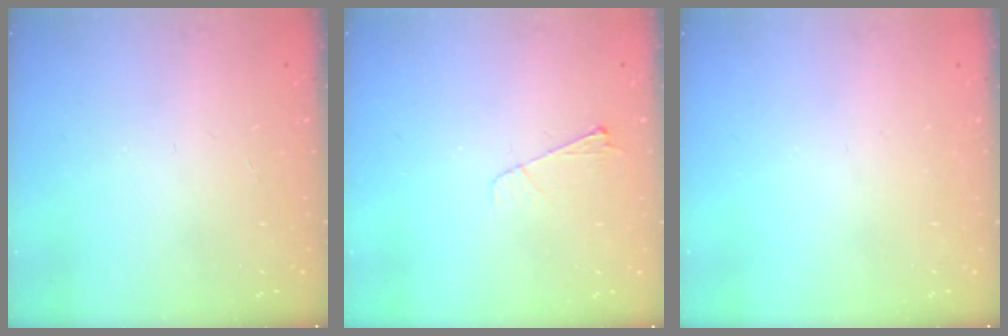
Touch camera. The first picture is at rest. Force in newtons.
{"total": 4.4, "press": 4.3, "slide": 0.6}
{"total": 0.0}